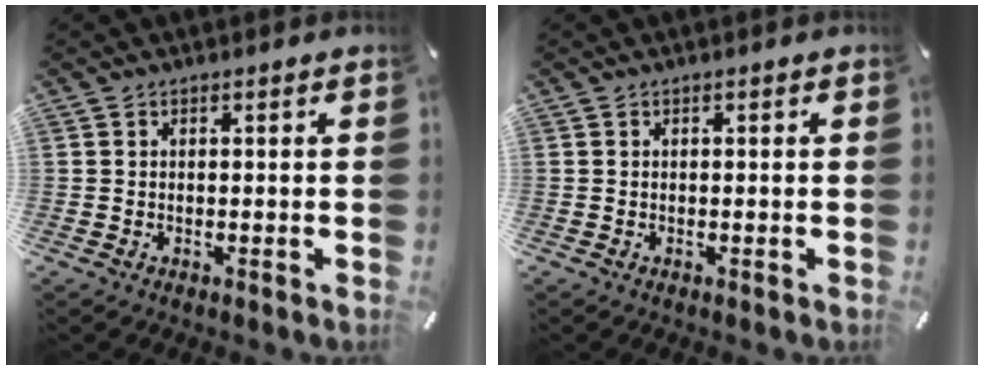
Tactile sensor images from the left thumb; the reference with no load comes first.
{"total": 0.0}